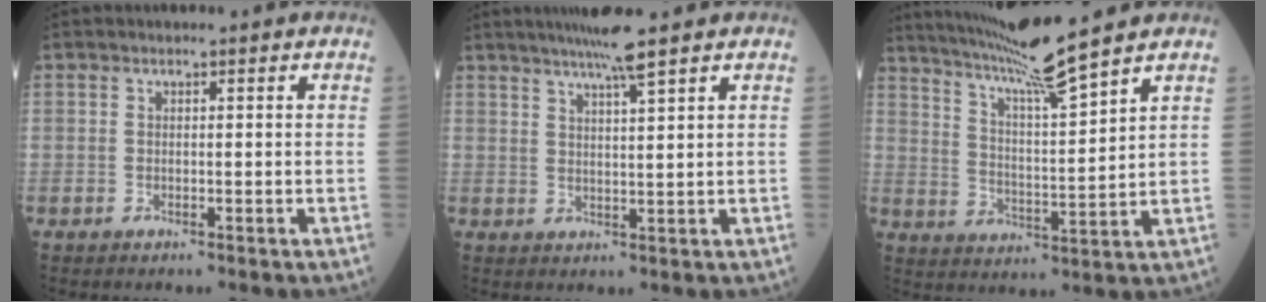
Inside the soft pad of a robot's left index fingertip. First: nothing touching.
{"total": 5.3, "force": [4.1, -1.1, 3.2], "torque": [-0.052, 0.006, 0.074]}
{"total": 11.8, "force": [10.1, -2.1, 5.6], "torque": [-0.101, -0.005, 0.180]}